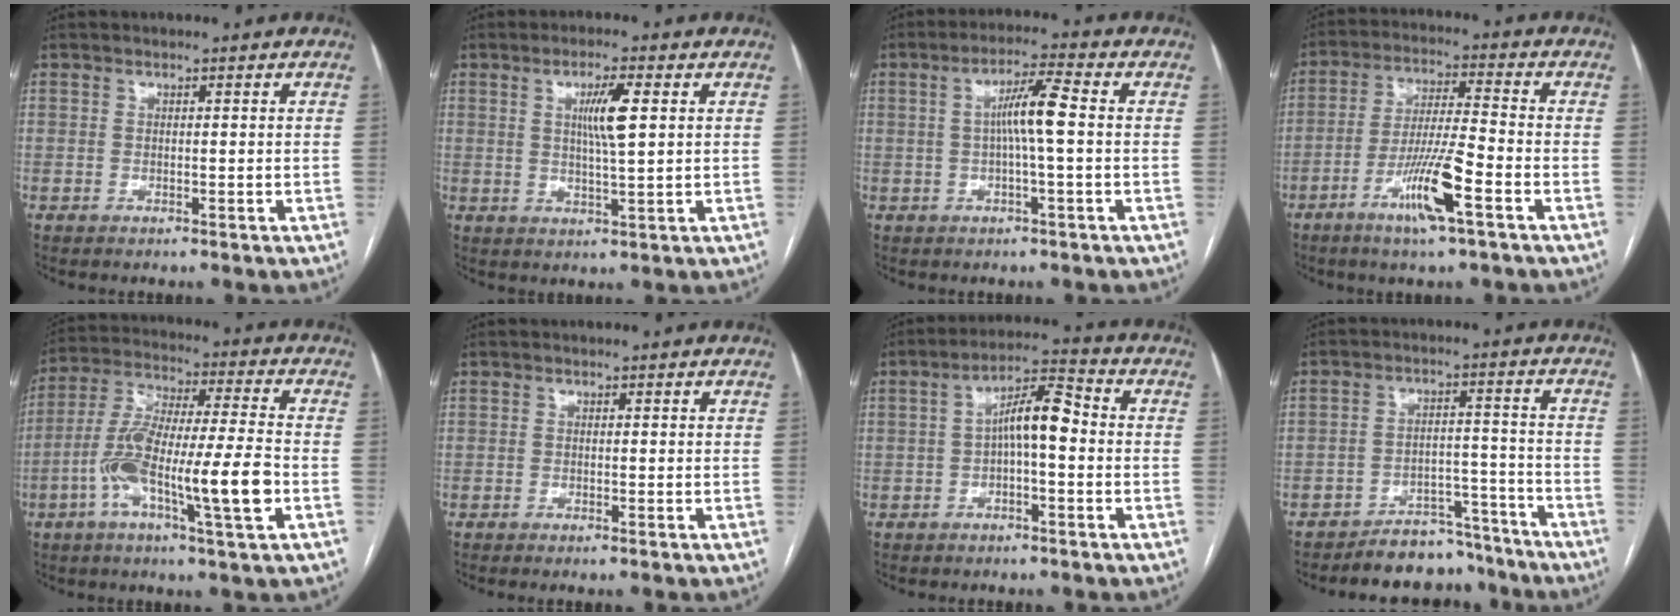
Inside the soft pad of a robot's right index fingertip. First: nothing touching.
{"total": 5.6, "force": [1.4, 0.2, 5.4], "torque": [-0.098, -0.001, 0.026]}
{"total": 6.2, "force": [0.2, 0.0, 6.2], "torque": [-0.113, 0.013, 0.003]}
{"total": 10.1, "force": [-4.8, 0.2, 8.8], "torque": [-0.169, -0.008, -0.091]}
{"total": 15.6, "force": [-4.8, 1.2, 14.8], "torque": [-0.283, 0.001, -0.088]}
{"total": 0.5, "force": [-0.3, -0.1, 0.4], "torque": [-0.008, 0.000, -0.007]}
{"total": 7.1, "force": [-0.3, 1.8, 6.9], "torque": [-0.121, 0.029, -0.007]}
{"total": 9.0, "force": [-8.1, 3.7, 0.1], "torque": [0.026, 0.042, -0.121]}